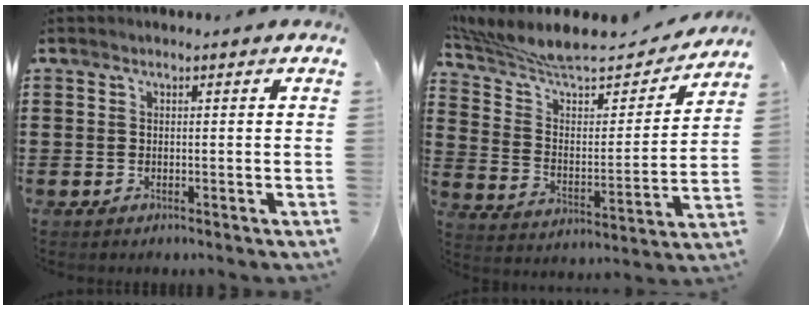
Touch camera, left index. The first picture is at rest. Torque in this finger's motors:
{"motor_torque": [2.14, 0.00, 0.27, 0.11]}